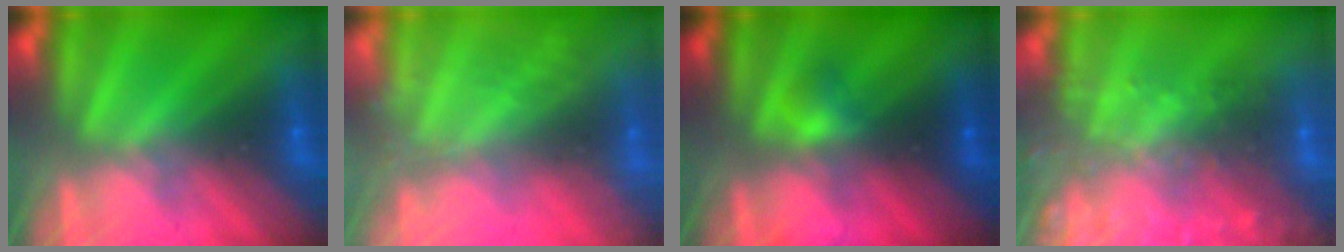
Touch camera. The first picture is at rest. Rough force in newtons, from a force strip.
{"total": 2.2}
{"total": 2.3}
{"total": 5.9}